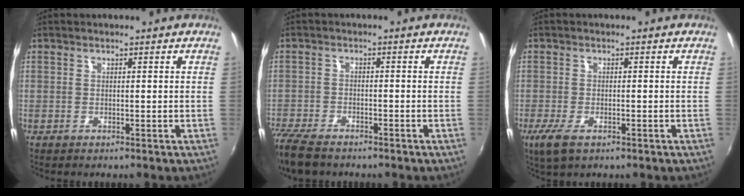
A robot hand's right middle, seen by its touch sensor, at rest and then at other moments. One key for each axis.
{"total": 9.1, "fx": -7.4, "fy": 3.2, "fz": 4.1, "tx": -0.118, "ty": -0.033, "tz": -0.139}
{"total": 4.6, "fx": -2.5, "fy": 1.9, "fz": 3.4, "tx": -0.078, "ty": -0.015, "tz": -0.043}